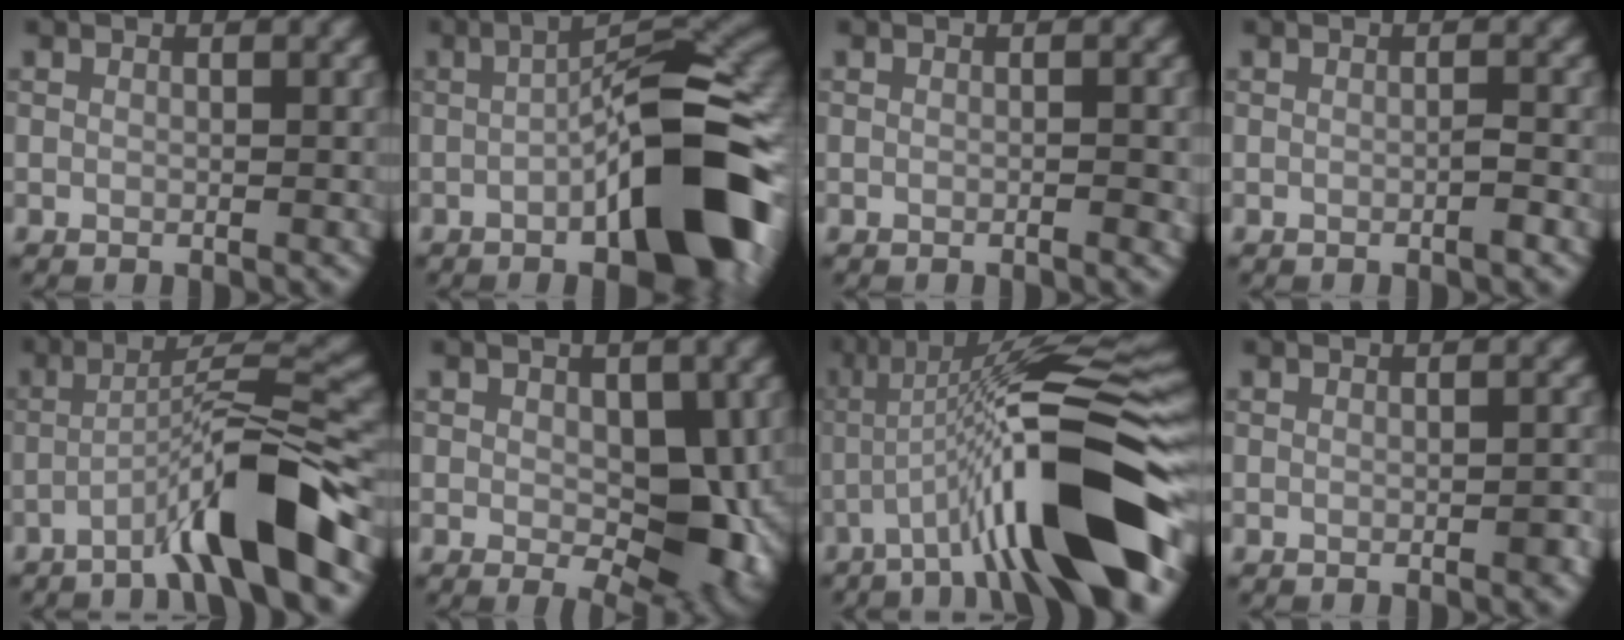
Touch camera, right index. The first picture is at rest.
{"total": 13.2, "force": [-4.1, 4.1, 11.9], "torque": [-0.159, 0.012, -0.067]}
{"total": 1.0, "force": [-0.3, 0.1, 0.9], "torque": [-0.012, 0.002, -0.006]}
{"total": 0.9, "force": [-0.4, 0.0, 0.8], "torque": [-0.012, 0.003, -0.008]}
{"total": 8.9, "force": [-4.8, 0.7, 7.4], "torque": [-0.121, 0.026, -0.088]}
{"total": 7.3, "force": [-0.1, 4.2, 6.0], "torque": [-0.087, -0.014, 0.006]}
{"total": 14.3, "force": [-5.4, 2.6, 13.0], "torque": [-0.206, 0.018, -0.084]}
{"total": 1.0, "force": [-0.4, 0.2, 0.8], "torque": [-0.011, 0.003, -0.005]}